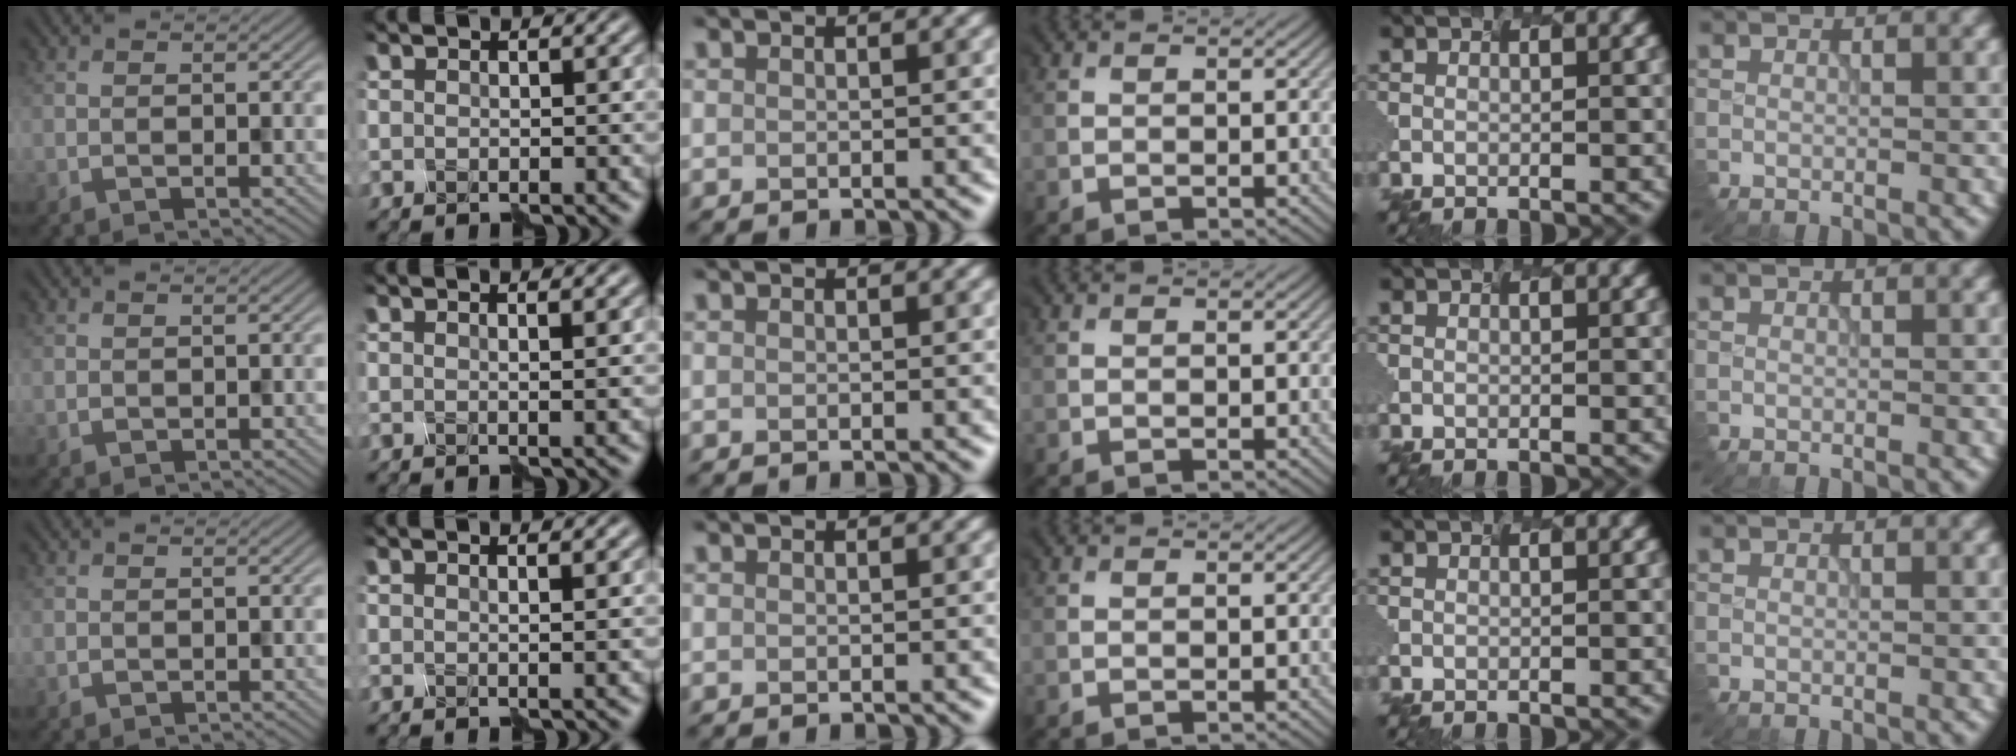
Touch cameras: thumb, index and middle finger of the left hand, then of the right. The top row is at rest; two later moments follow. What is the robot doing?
{"motion": "disassemble", "object": "puzzle pieces"}